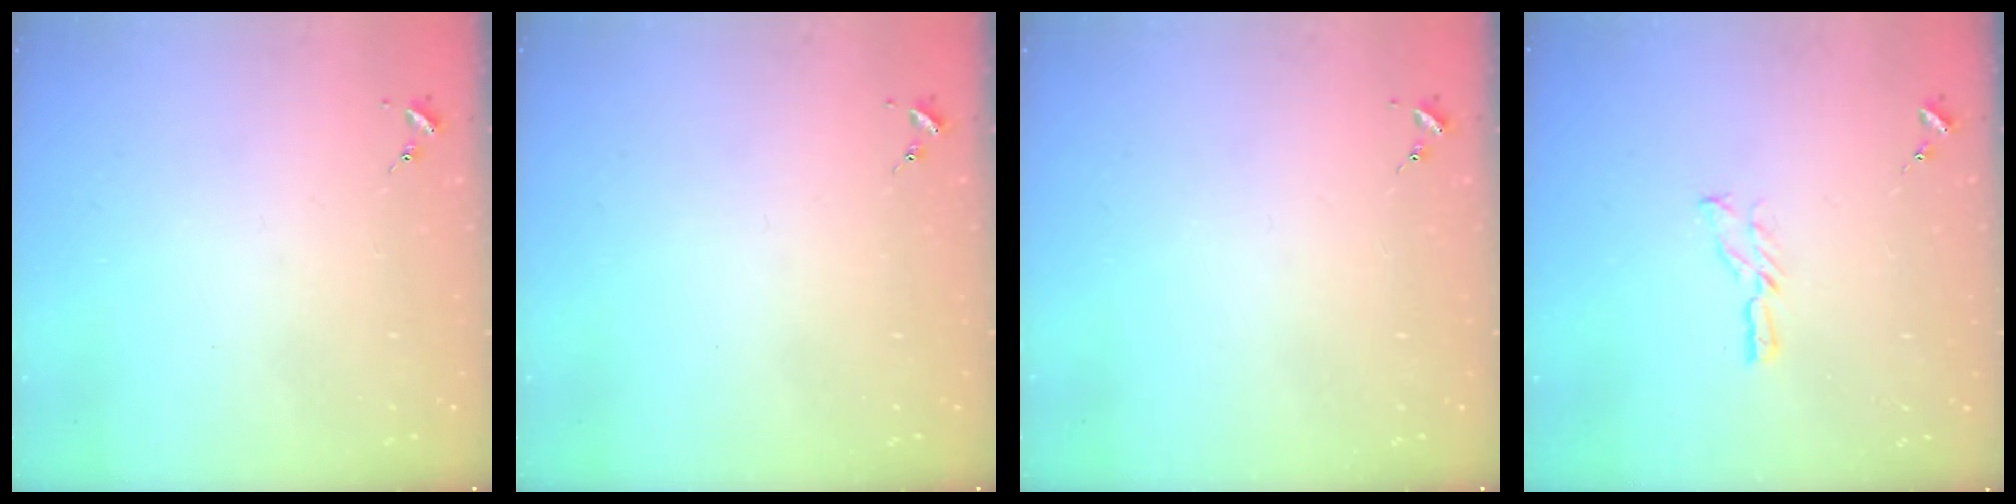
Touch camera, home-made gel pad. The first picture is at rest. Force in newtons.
{"total": 0.0}
{"total": 0.0}
{"total": 5.7, "press": 5.7, "slide": 0.1}